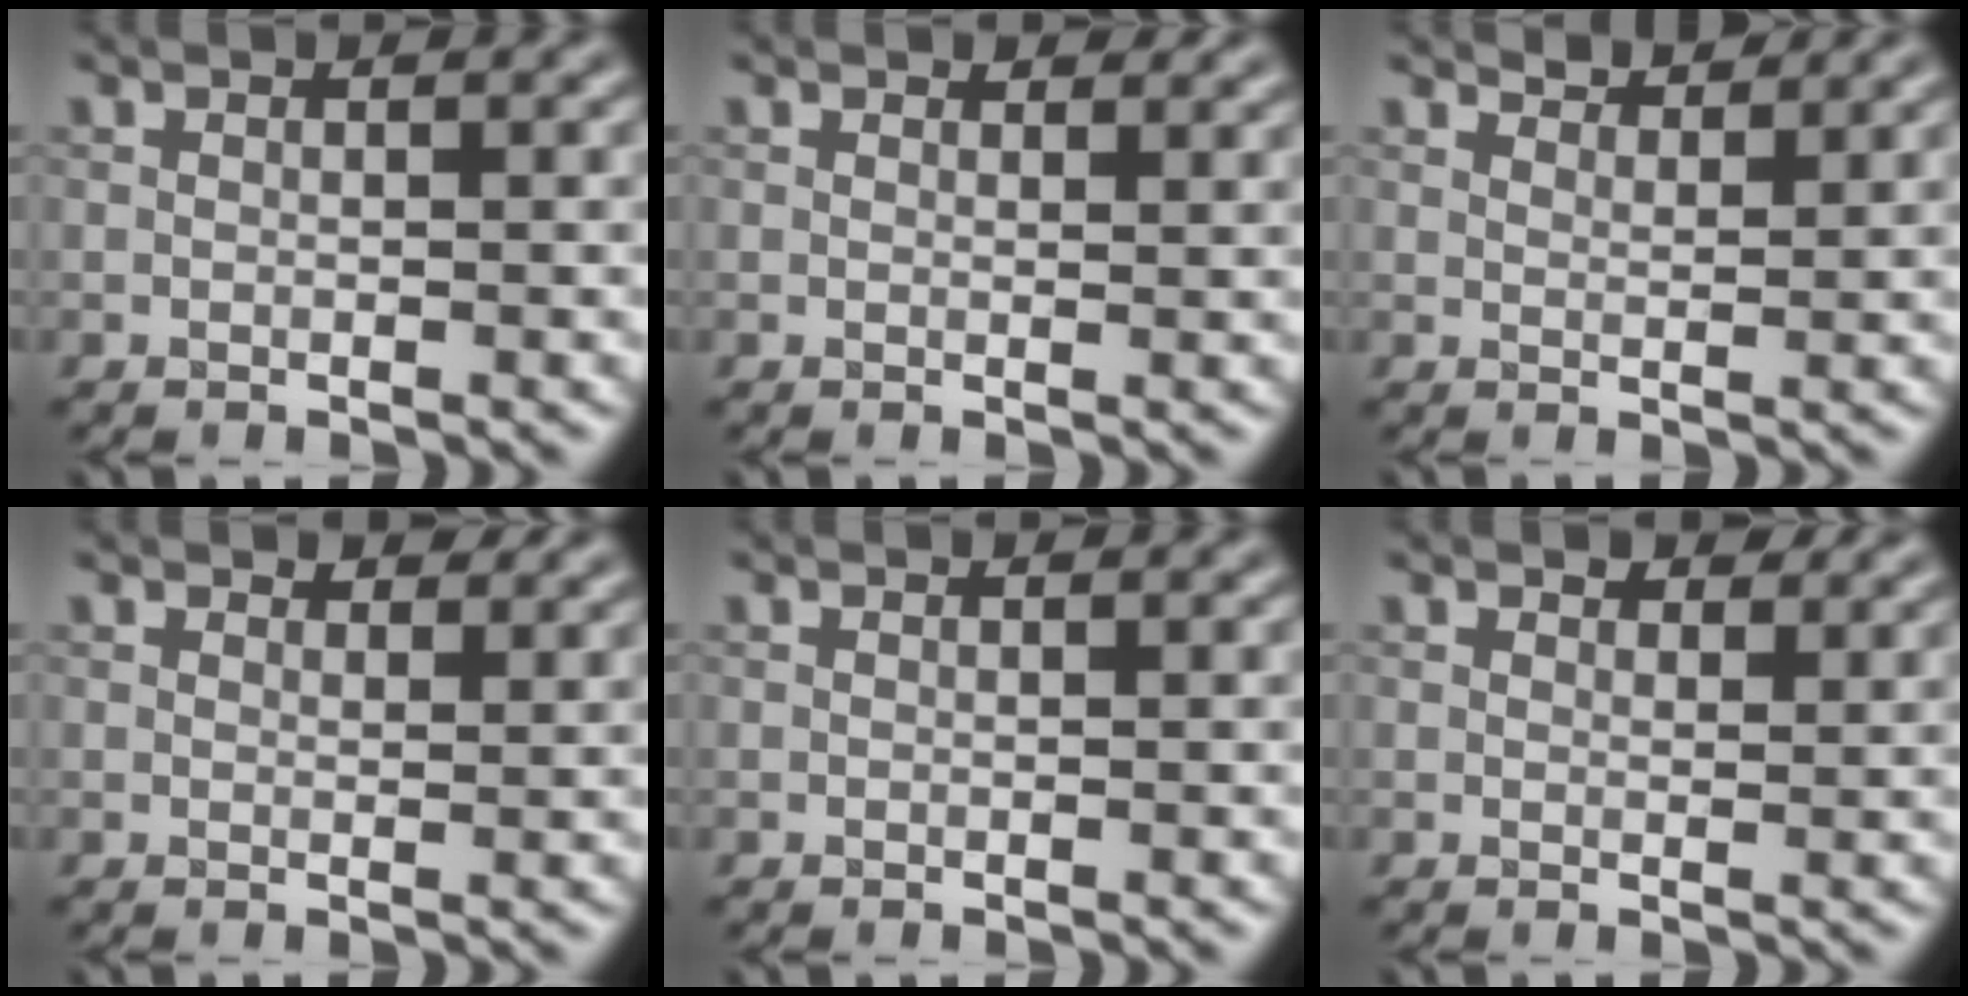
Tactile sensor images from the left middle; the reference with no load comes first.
{"total": 1.3, "force": [1.2, 0.5, 0.4], "torque": [-0.008, -0.003, 0.016]}
{"total": 3.0, "force": [2.9, 0.3, 0.6], "torque": [-0.012, -0.002, 0.041]}
{"total": 2.4, "force": [2.1, 0.8, 0.8], "torque": [-0.015, 0.001, 0.028]}
{"total": 0.0}
{"total": 2.0, "force": [1.6, 0.9, 0.7], "torque": [-0.013, -0.002, 0.023]}